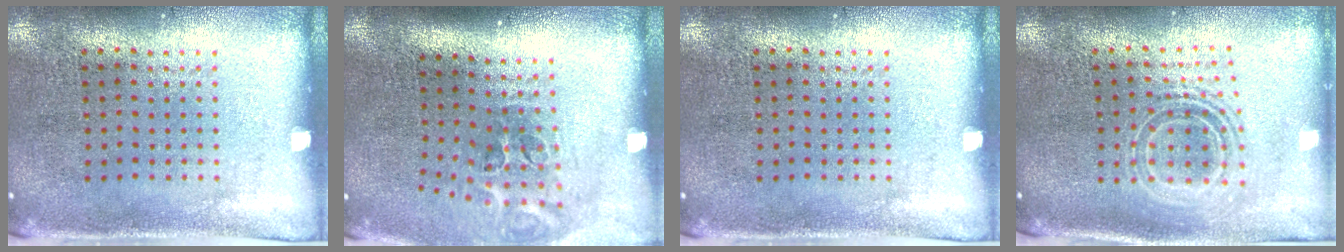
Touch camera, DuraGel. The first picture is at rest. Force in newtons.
{"total": 2.1, "press": 1.2, "slide": 1.7}
{"total": 0.0}
{"total": 2.0, "press": 1.5, "slide": 1.3}